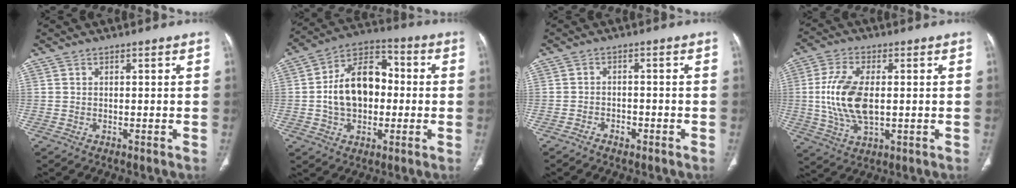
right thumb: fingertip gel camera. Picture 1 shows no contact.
{"total": 15.1, "force": [-0.3, 10.3, 11.0], "torque": [-0.161, 0.033, -0.010]}
{"total": 2.1, "force": [-1.5, 1.2, 0.9], "torque": [-0.020, 0.015, -0.022]}
{"total": 12.4, "force": [0.3, 6.4, 10.6], "torque": [-0.224, -0.002, 0.010]}